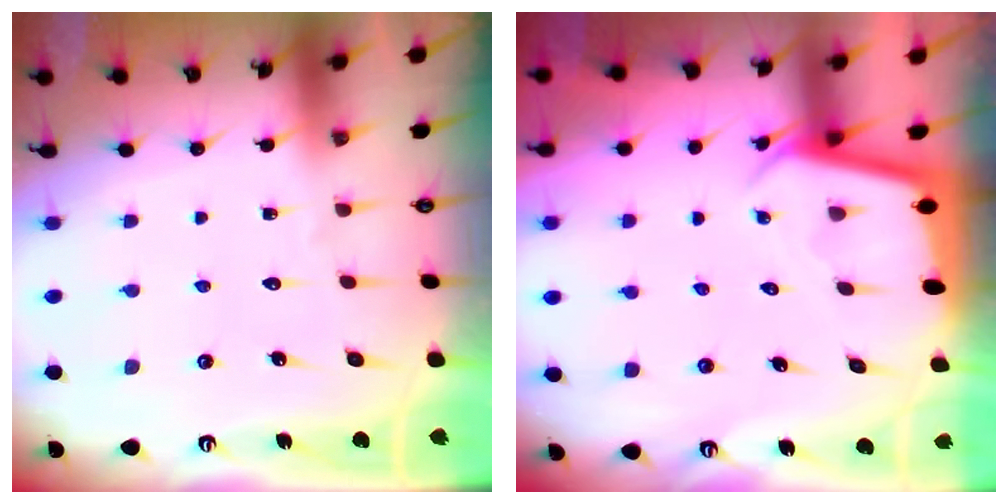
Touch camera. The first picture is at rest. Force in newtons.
{"total": 2.3, "press": 2.3, "slide": 0.1}